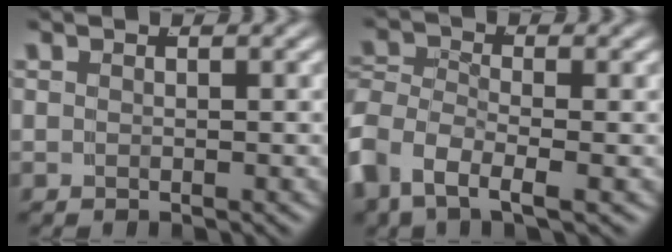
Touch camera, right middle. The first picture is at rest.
{"total": 5.4, "force": [-1.9, 3.8, 3.3], "torque": [-0.103, -0.030, -0.029]}